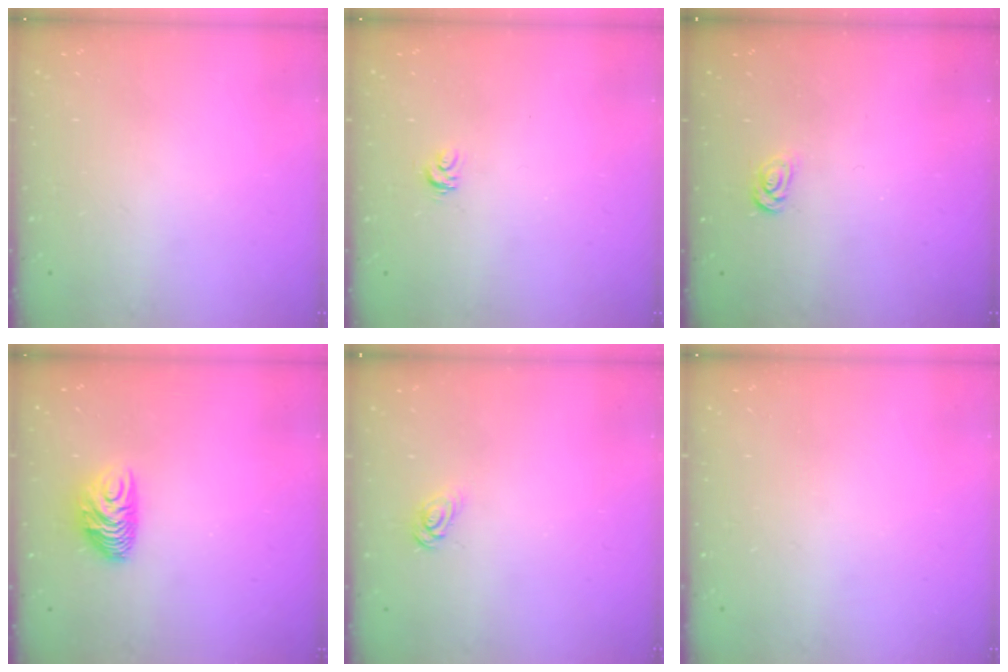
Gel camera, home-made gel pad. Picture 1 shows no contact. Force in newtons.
{"total": 3.9, "press": 3.9, "slide": 0.2}
{"total": 2.7, "press": 2.7, "slide": 0.3}
{"total": 8.2, "press": 8.2, "slide": 0.8}
{"total": 3.4, "press": 3.4, "slide": 0.3}
{"total": 0.0}